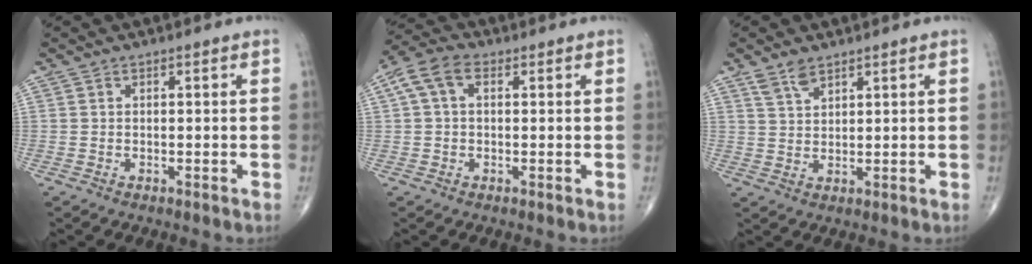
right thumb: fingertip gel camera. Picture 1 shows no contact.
{"total": 6.6, "force": [1.6, 4.1, 4.9], "torque": [-0.104, 0.026, 0.026]}
{"total": 3.6, "force": [2.7, 1.6, 1.9], "torque": [-0.029, -0.011, 0.056]}